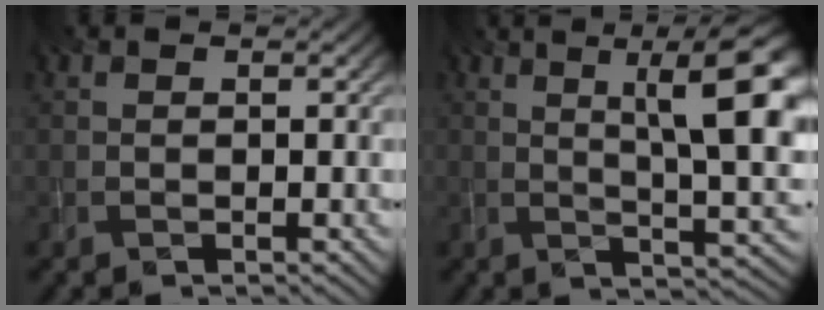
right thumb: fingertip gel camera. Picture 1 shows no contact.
{"total": 12.9, "force": [3.9, 3.5, 11.8], "torque": [-0.147, 0.016, 0.060]}